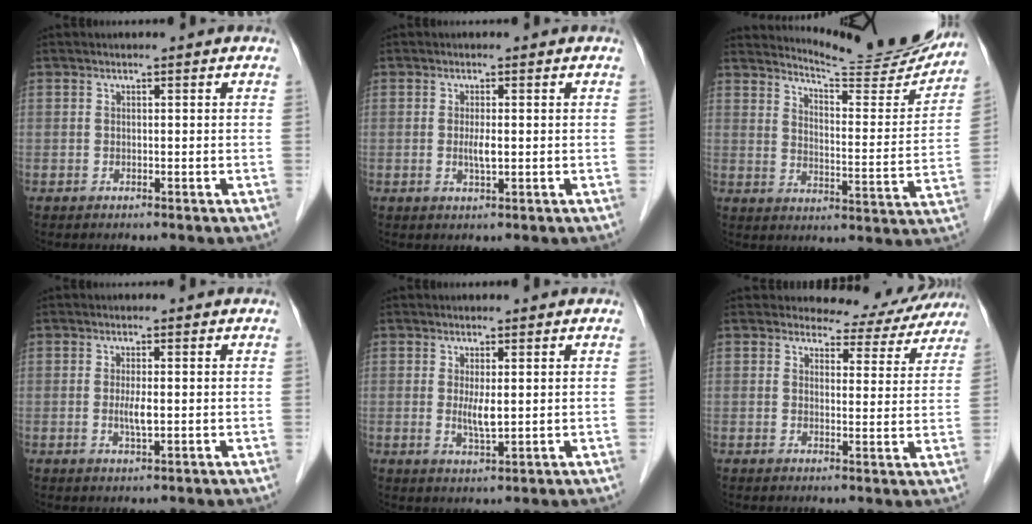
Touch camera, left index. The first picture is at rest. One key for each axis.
{"total": 2.1, "fx": -0.1, "fy": 0.4, "fz": 2.1, "tx": -0.045, "ty": -0.003, "tz": 0.000}
{"total": 15.8, "fx": 15.4, "fy": 0.5, "fz": 3.6, "tx": -0.056, "ty": -0.067, "tz": 0.196}
{"total": 2.5, "fx": -0.1, "fy": 0.4, "fz": 2.4, "tx": -0.052, "ty": -0.004, "tz": -0.001}
{"total": 3.1, "fx": 0.4, "fy": 0.5, "fz": 3.1, "tx": -0.062, "ty": -0.008, "tz": 0.010}
{"total": 7.9, "fx": 7.4, "fy": 2.7, "fz": 0.0, "tx": 0.011, "ty": -0.010, "tz": 0.074}